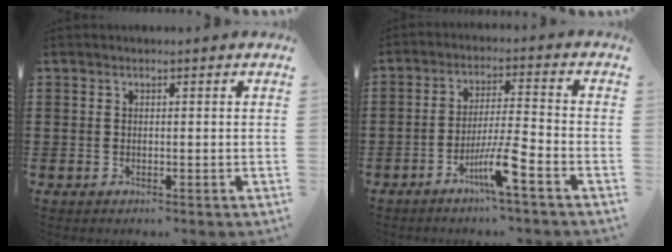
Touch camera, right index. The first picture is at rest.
{"total": 7.0, "force": [-4.1, 0.1, 5.7], "torque": [-0.114, -0.008, -0.077]}